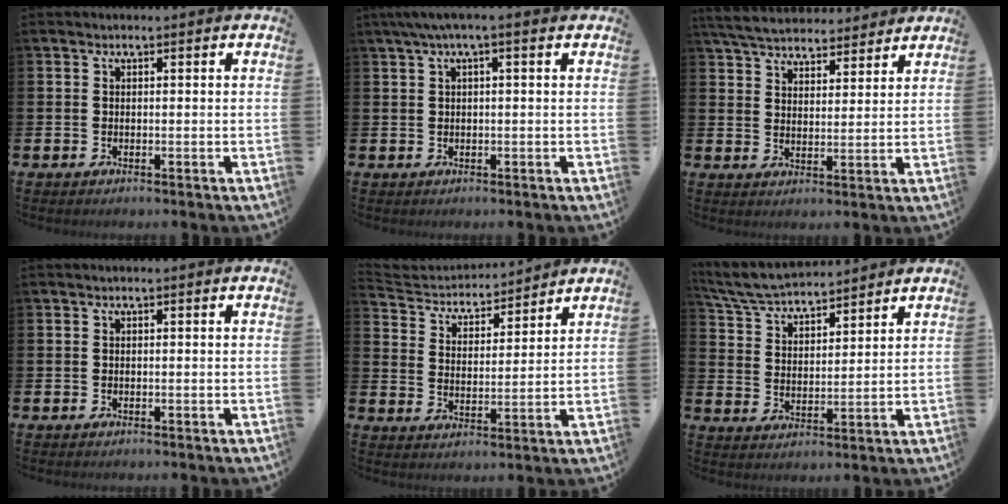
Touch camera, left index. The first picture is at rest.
{"total": 2.2, "force": [0.9, 0.1, 2.0], "torque": [-0.040, 0.004, 0.016]}
{"total": 5.5, "force": [5.3, 1.2, 0.7], "torque": [-0.035, -0.027, 0.094]}
{"total": 0.0}
{"total": 4.3, "force": [4.1, 1.3, 0.2], "torque": [-0.025, -0.038, 0.065]}
{"total": 6.3, "force": [6.1, 1.0, 1.1], "torque": [-0.047, -0.034, 0.108]}